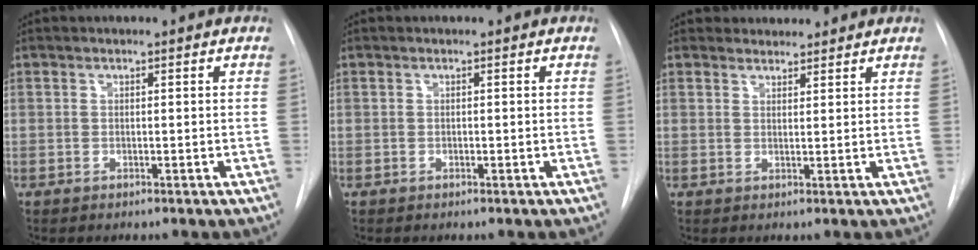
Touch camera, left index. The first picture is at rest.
{"total": 0.0}
{"total": 3.5, "force": [3.2, 1.3, -0.2], "torque": [0.010, 0.020, 0.046]}